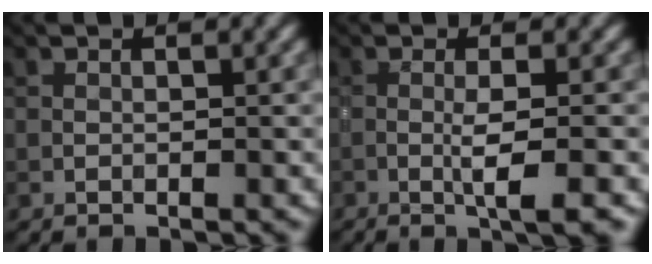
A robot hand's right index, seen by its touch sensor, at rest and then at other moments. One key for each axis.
{"total": 3.3, "fx": -0.9, "fy": 0.4, "fz": 3.1, "tx": -0.050, "ty": 0.002, "tz": -0.020}